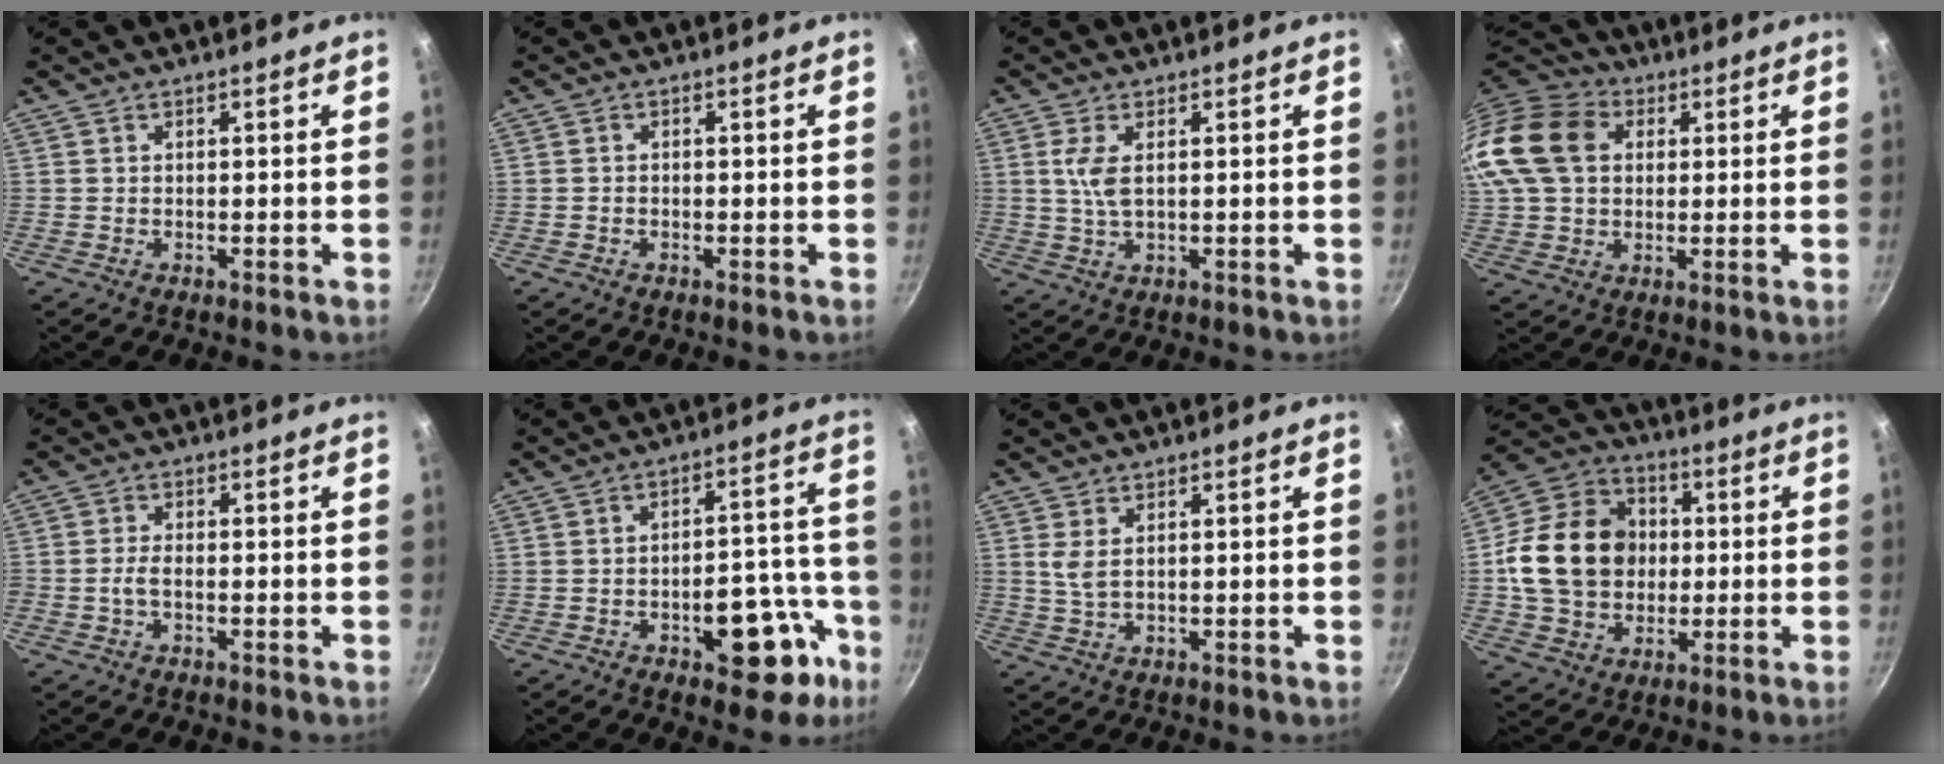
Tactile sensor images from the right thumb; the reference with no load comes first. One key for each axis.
{"total": 0.6, "fx": -0.3, "fy": 0.4, "fz": 0.2, "tx": -0.006, "ty": 0.003, "tz": -0.006}
{"total": 4.2, "fx": 0.9, "fy": 1.6, "fz": 3.8, "tx": -0.085, "ty": -0.002, "tz": 0.022}
{"total": 19.4, "fx": 4.6, "fy": 14.7, "fz": 11.9, "tx": -0.246, "ty": 0.026, "tz": 0.073}
{"total": 2.4, "fx": -0.9, "fy": 1.2, "fz": 1.9, "tx": -0.039, "ty": 0.015, "tz": -0.020}
{"total": 14.4, "fx": -6.6, "fy": 7.3, "fz": 10.5, "tx": -0.072, "ty": 0.054, "tz": -0.081}
{"total": 2.7, "fx": 0.9, "fy": 1.0, "fz": 2.4, "tx": -0.050, "ty": -0.006, "tz": 0.021}
{"total": 18.6, "fx": 0.6, "fy": 15.2, "fz": 10.7, "tx": -0.160, "ty": 0.025, "tz": 0.006}